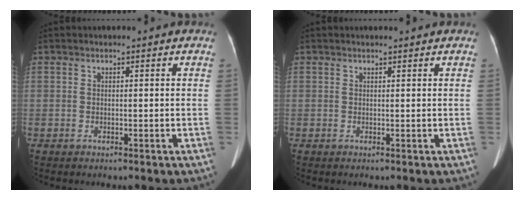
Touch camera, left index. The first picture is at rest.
{"total": 1.4, "force": [1.3, 0.0, 0.5], "torque": [-0.008, 0.008, 0.020]}